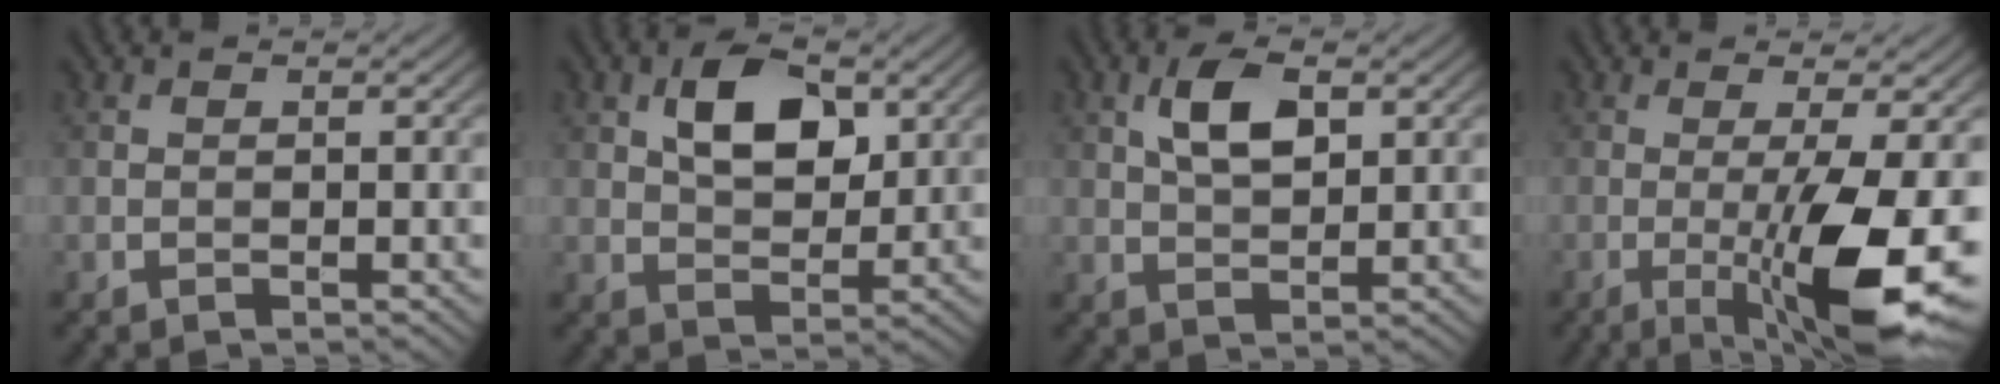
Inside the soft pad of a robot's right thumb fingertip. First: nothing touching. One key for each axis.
{"total": 7.4, "fx": 2.6, "fy": 4.2, "fz": 5.6, "tx": -0.100, "ty": 0.002, "tz": 0.042}
{"total": 5.6, "fx": 1.9, "fy": 2.7, "fz": 4.6, "tx": -0.096, "ty": 0.004, "tz": 0.035}
{"total": 12.2, "fx": -2.9, "fy": 2.4, "fz": 11.6, "tx": -0.173, "ty": -0.001, "tz": -0.042}